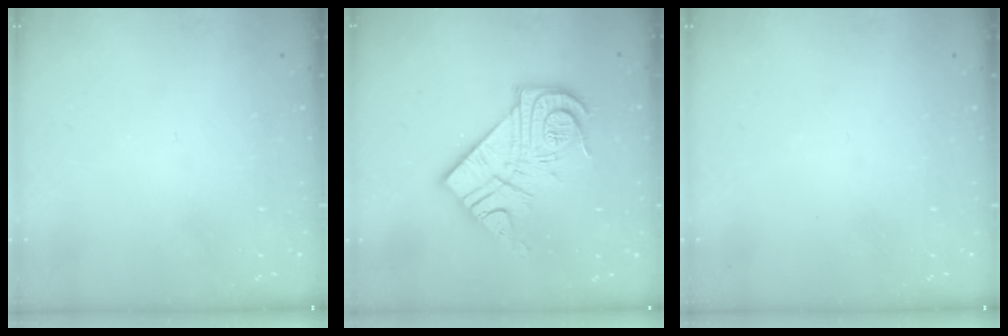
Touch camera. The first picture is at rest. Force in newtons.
{"total": 16.2, "press": 16.1, "slide": 1.4}
{"total": 0.0}